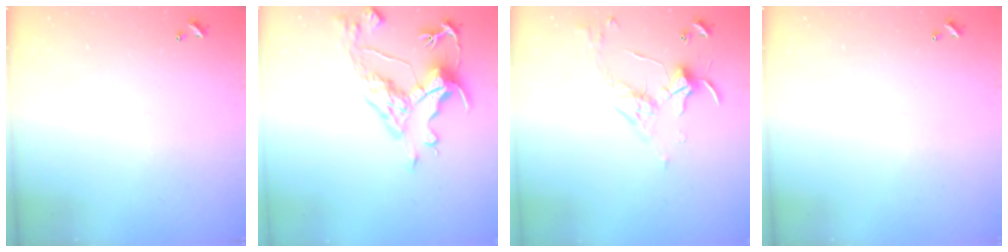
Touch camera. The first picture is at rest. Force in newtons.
{"total": 8.7, "press": 8.5, "slide": 1.9}
{"total": 3.3, "press": 3.2, "slide": 0.6}
{"total": 0.0}